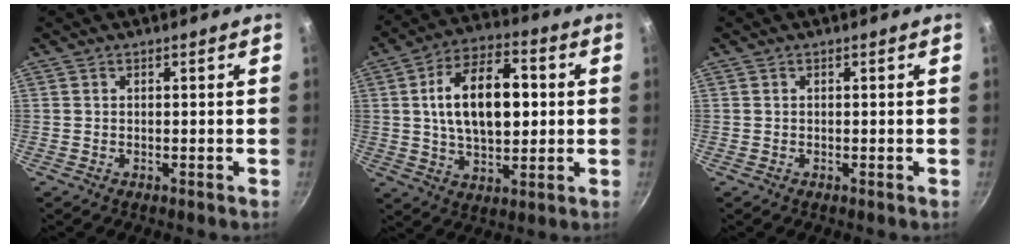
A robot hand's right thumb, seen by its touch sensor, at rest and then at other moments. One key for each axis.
{"total": 16.7, "fx": 2.2, "fy": 9.3, "fz": 13.7, "tx": -0.210, "ty": 0.010, "tz": 0.035}
{"total": 0.0}